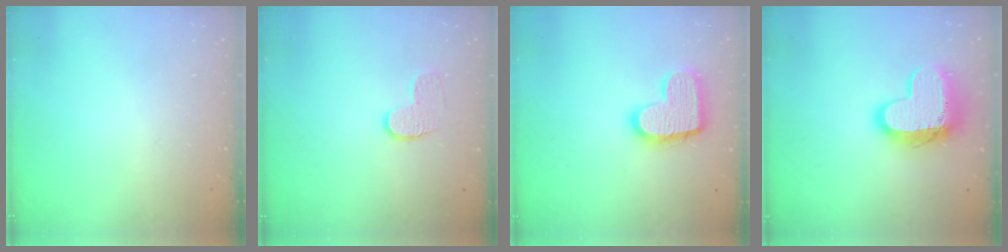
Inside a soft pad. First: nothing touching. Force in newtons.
{"total": 8.2, "press": 8.2, "slide": 0.3}
{"total": 15.5, "press": 15.4, "slide": 1.0}
{"total": 14.3, "press": 14.3, "slide": 1.2}